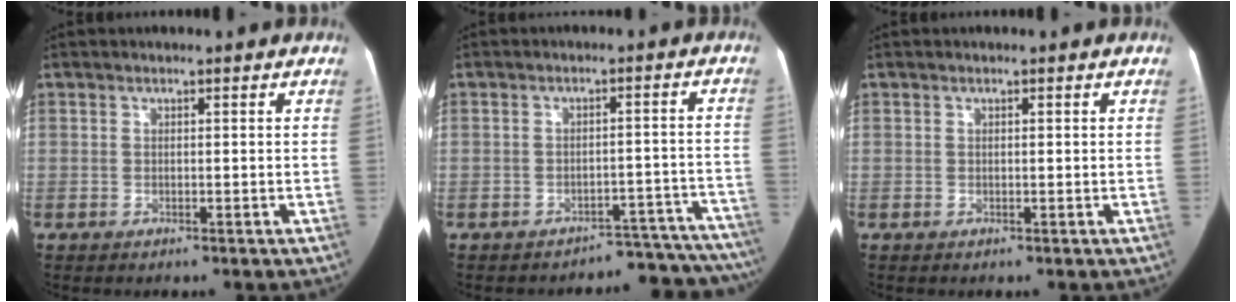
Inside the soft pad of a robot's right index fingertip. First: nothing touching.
{"total": 12.2, "force": [-11.8, 3.0, -0.7], "torque": [0.044, 0.059, -0.136]}
{"total": 0.0}